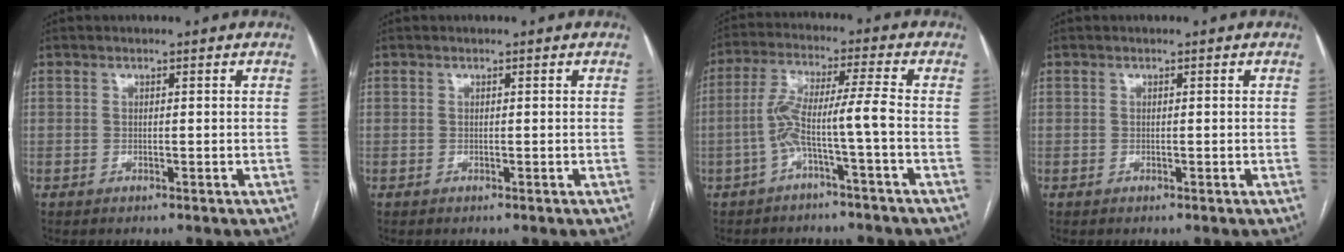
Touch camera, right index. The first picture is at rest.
{"total": 0.0}
{"total": 7.2, "force": [-2.6, -0.8, 6.7], "torque": [-0.135, 0.028, -0.049]}
{"total": 0.0}